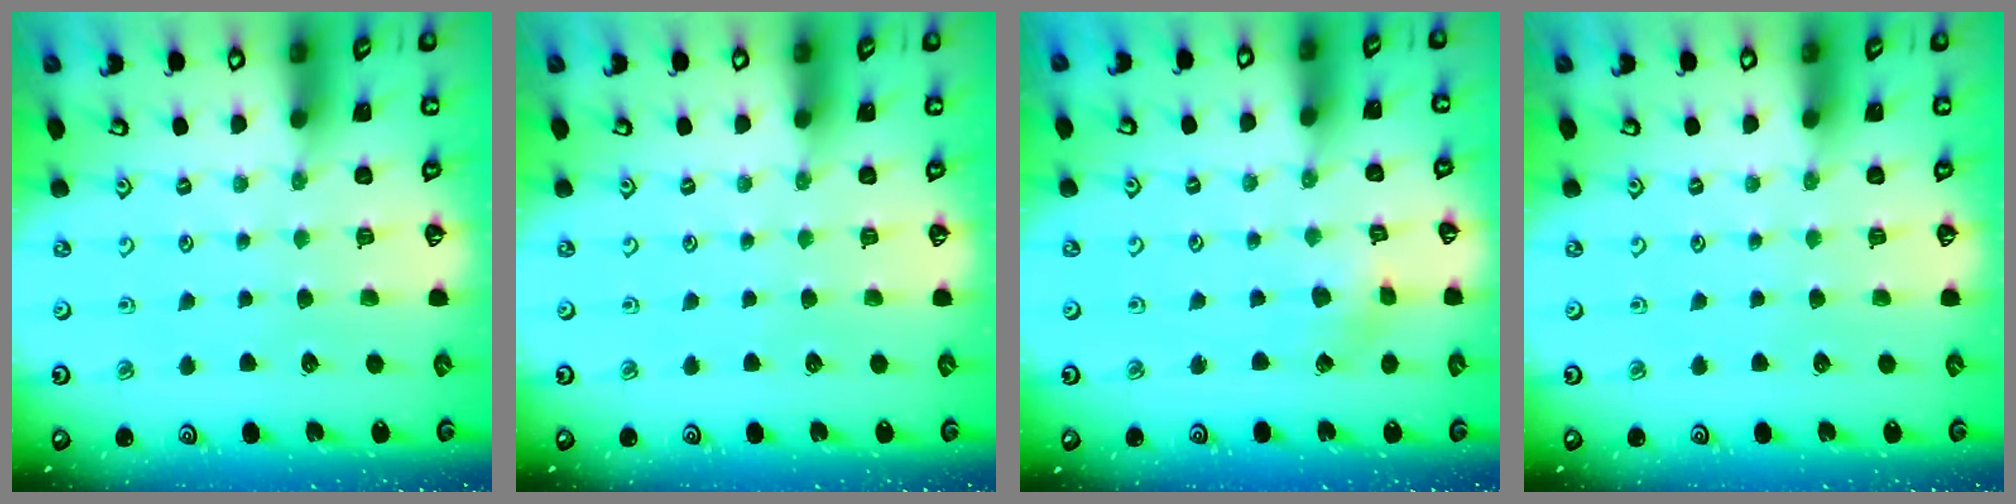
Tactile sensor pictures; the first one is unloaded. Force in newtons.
{"total": 0.0}
{"total": 2.6, "press": 2.6, "slide": 0.2}
{"total": 0.0}